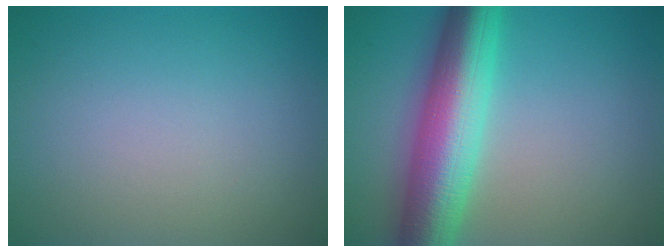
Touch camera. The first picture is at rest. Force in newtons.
{"total": 9.6, "press": 9.6, "slide": 0.1}